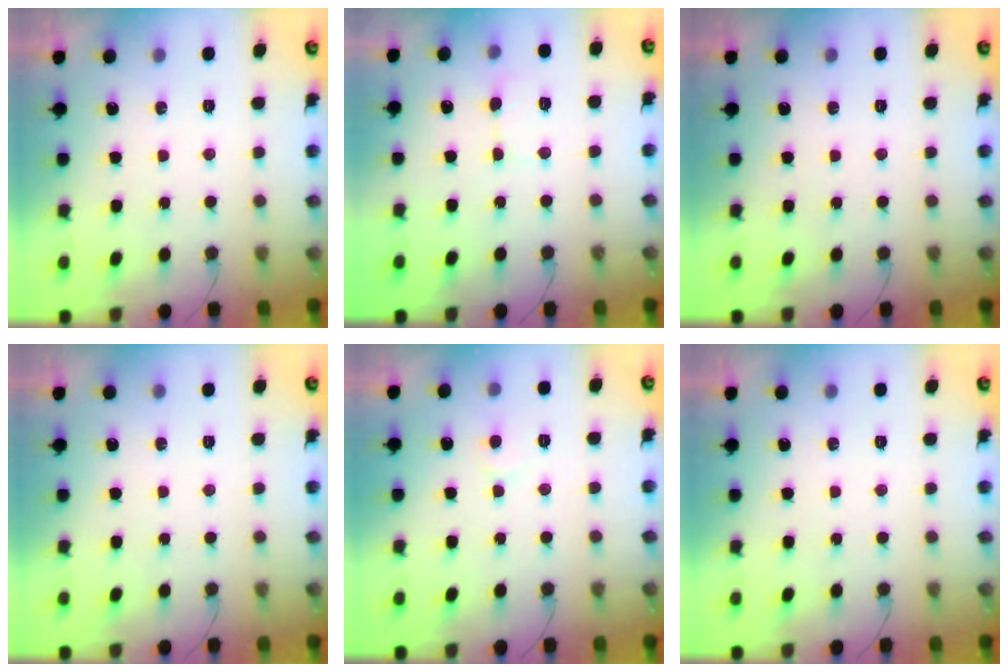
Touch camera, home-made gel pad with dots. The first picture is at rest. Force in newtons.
{"total": 6.8, "press": 6.8, "slide": 0.7}
{"total": 0.0}
{"total": 0.0}
{"total": 3.9, "press": 3.9, "slide": 0.4}
{"total": 0.0}